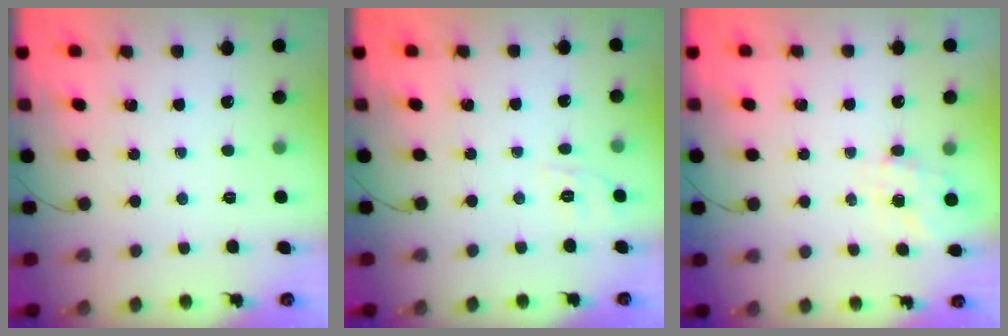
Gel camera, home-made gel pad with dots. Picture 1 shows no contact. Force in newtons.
{"total": 5.4, "press": 5.0, "slide": 1.9}
{"total": 3.0, "press": 2.9, "slide": 1.0}